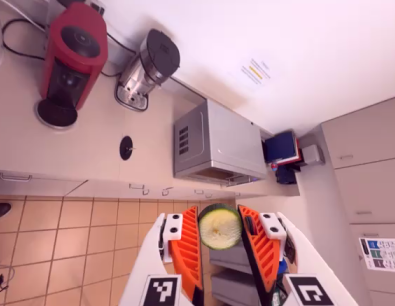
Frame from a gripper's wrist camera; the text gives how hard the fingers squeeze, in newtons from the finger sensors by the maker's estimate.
{"total": 8.8, "left": 8.7, "right": 9.0}